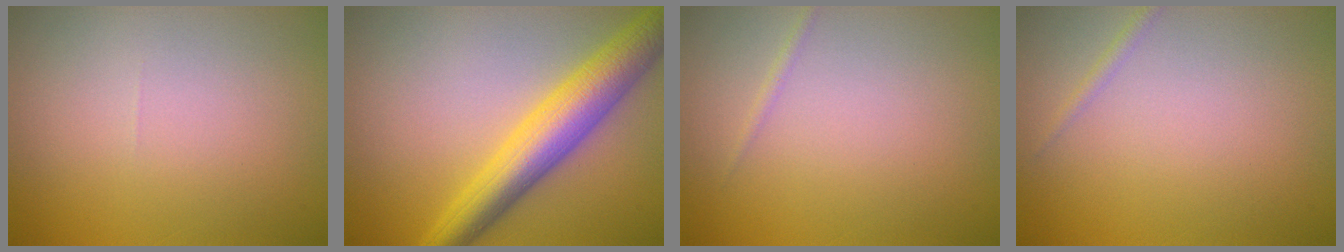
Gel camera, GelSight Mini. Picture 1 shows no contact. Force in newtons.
{"total": 7.0, "press": 7.0, "slide": 0.1}
{"total": 0.6, "press": 0.5, "slide": 0.0}
{"total": 0.7, "press": 0.7, "slide": 0.0}